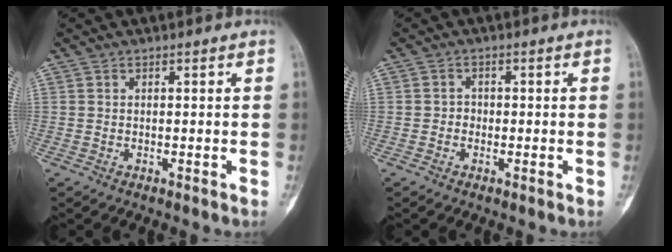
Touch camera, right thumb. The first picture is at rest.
{"total": 1.6, "force": [-0.3, 1.5, 0.5], "torque": [0.001, 0.006, -0.007]}